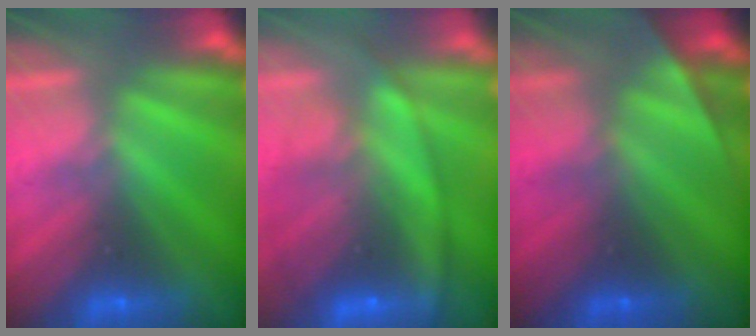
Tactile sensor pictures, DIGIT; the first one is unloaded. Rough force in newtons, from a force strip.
{"total": 8.2}
{"total": 2.1}